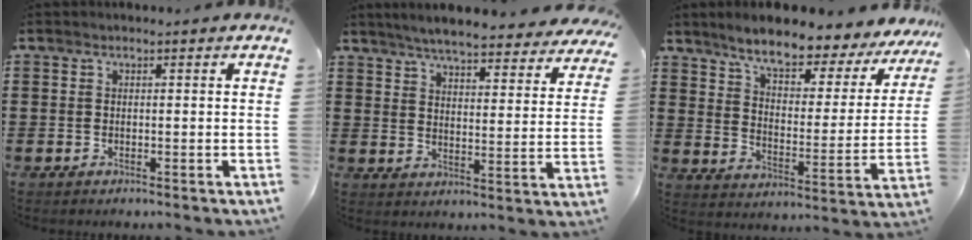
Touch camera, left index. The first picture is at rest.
{"total": 5.5, "force": [5.2, -0.1, 1.7], "torque": [-0.058, -0.031, 0.089]}
{"total": 7.6, "force": [6.7, 1.2, 3.5], "torque": [-0.082, -0.045, 0.106]}